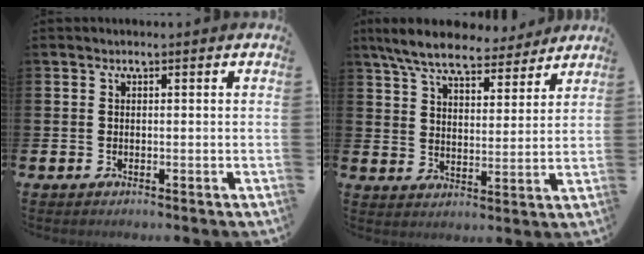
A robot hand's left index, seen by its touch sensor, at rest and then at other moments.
{"total": 8.1, "force": [7.3, 1.9, 2.8], "torque": [-0.082, -0.034, 0.131]}